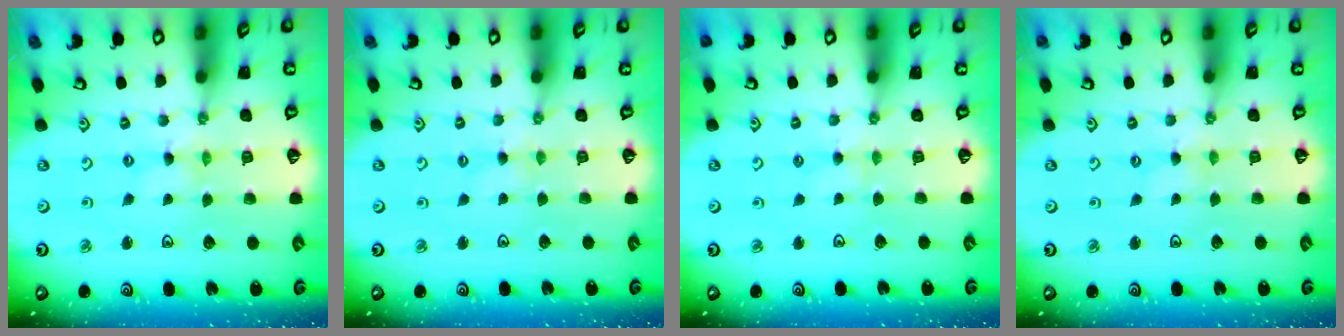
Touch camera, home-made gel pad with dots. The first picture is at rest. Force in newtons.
{"total": 2.2, "press": 2.2, "slide": 0.3}
{"total": 2.0, "press": 1.9, "slide": 0.3}
{"total": 0.9, "press": 0.9, "slide": 0.1}